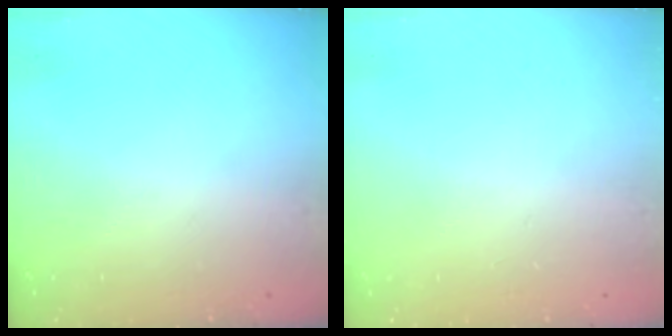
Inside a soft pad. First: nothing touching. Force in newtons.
{"total": 2.6, "press": 2.6, "slide": 0.2}